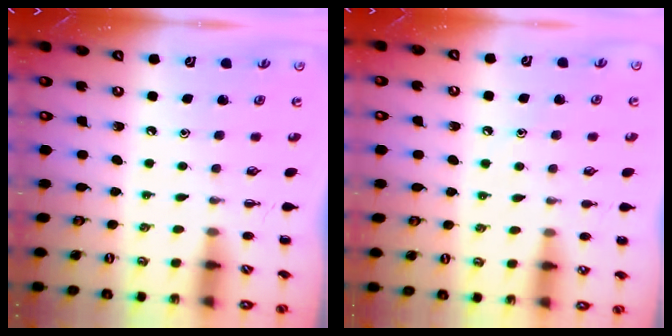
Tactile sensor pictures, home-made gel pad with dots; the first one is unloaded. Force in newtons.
{"total": 5.2, "press": 5.0, "slide": 1.5}